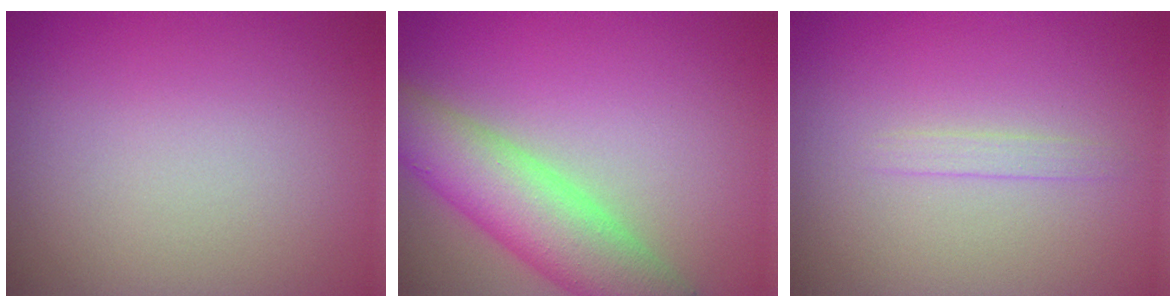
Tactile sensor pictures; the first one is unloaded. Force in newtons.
{"total": 7.3, "press": 7.3, "slide": 0.3}
{"total": 0.9, "press": 0.9, "slide": 0.0}